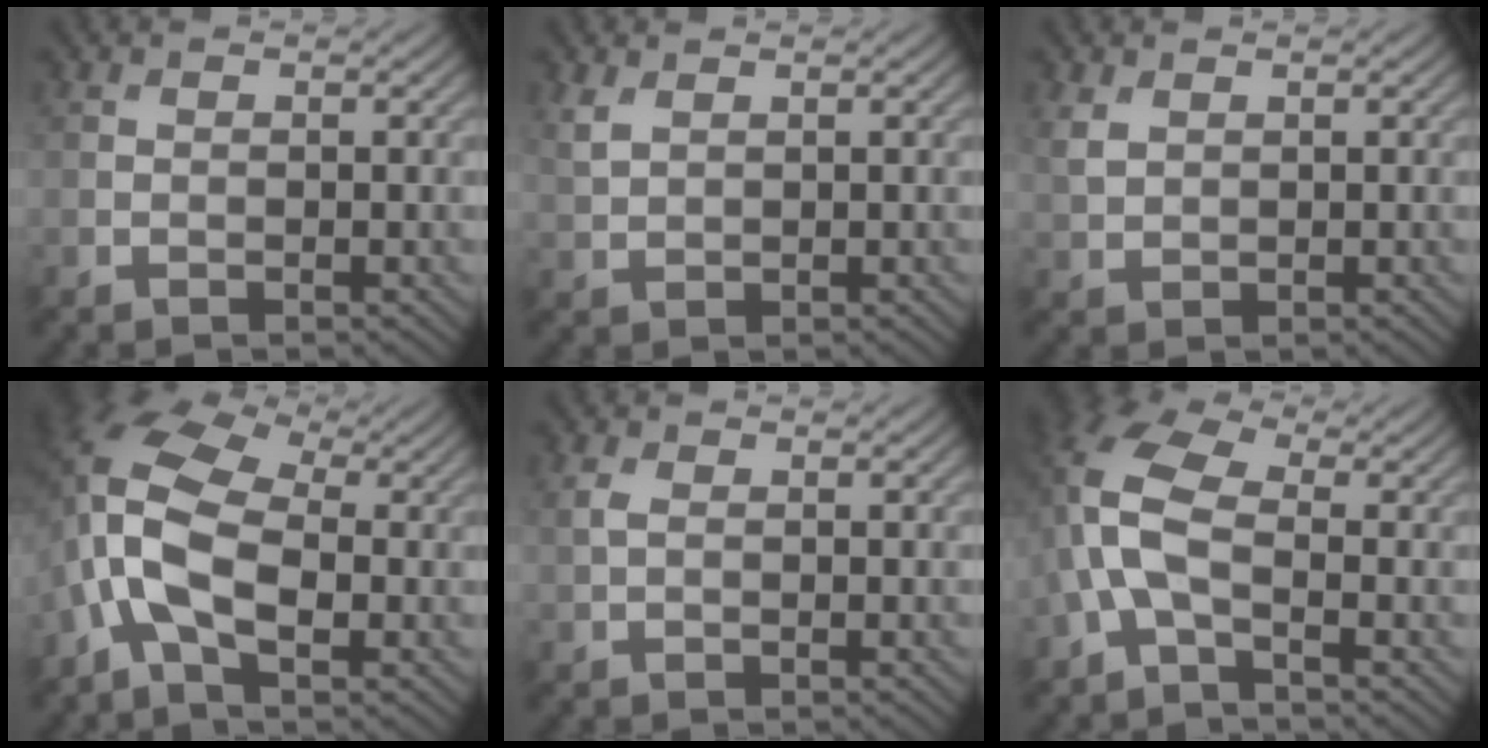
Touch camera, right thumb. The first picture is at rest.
{"total": 2.1, "force": [1.4, 1.0, 1.2], "torque": [-0.039, 0.001, 0.034]}
{"total": 2.3, "force": [1.2, 1.4, 1.3], "torque": [-0.038, 0.000, 0.028]}
{"total": 13.3, "force": [-1.6, 7.3, 11.0], "torque": [-0.259, 0.007, -0.052]}
{"total": 1.5, "force": [0.3, 0.9, 1.1], "torque": [-0.032, 0.002, 0.005]}
{"total": 8.1, "force": [-1.1, 3.8, 7.0], "torque": [-0.176, 0.016, -0.044]}